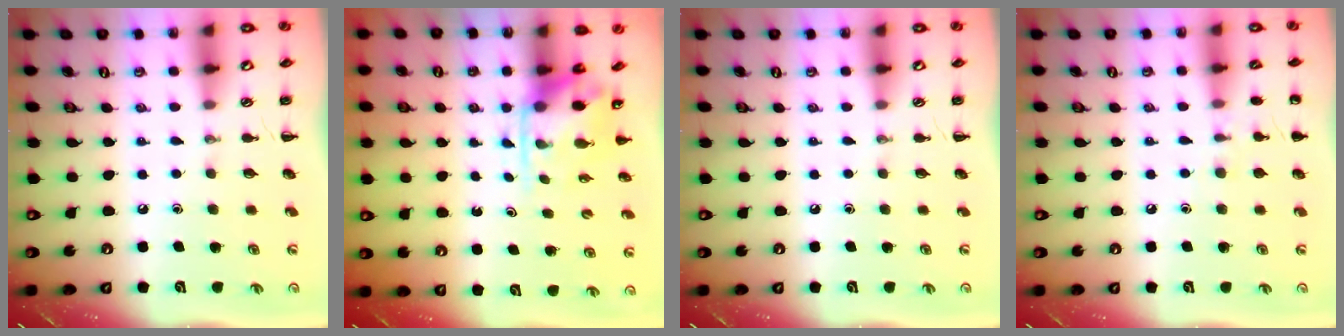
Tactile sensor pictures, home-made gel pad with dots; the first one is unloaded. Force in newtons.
{"total": 3.7, "press": 3.7, "slide": 0.6}
{"total": 0.0}
{"total": 6.3, "press": 6.1, "slide": 1.7}